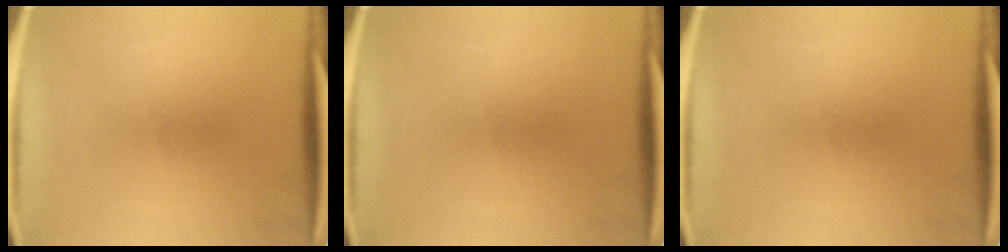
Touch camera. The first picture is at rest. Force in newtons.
{"total": 0.0}
{"total": 0.0}